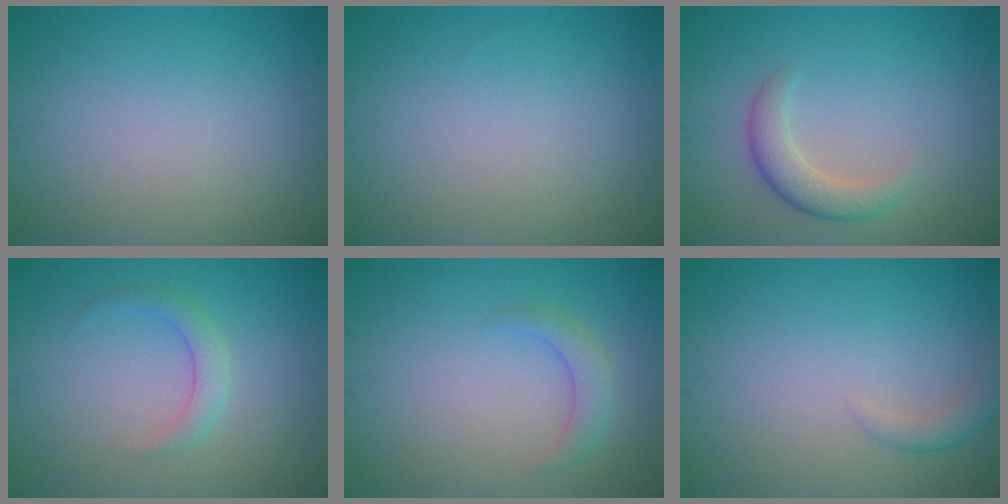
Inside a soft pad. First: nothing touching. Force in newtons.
{"total": 0.0}
{"total": 3.0, "press": 3.0, "slide": 0.3}
{"total": 1.9, "press": 1.9, "slide": 0.1}
{"total": 2.0, "press": 2.0, "slide": 0.1}
{"total": 1.5, "press": 1.5, "slide": 0.1}